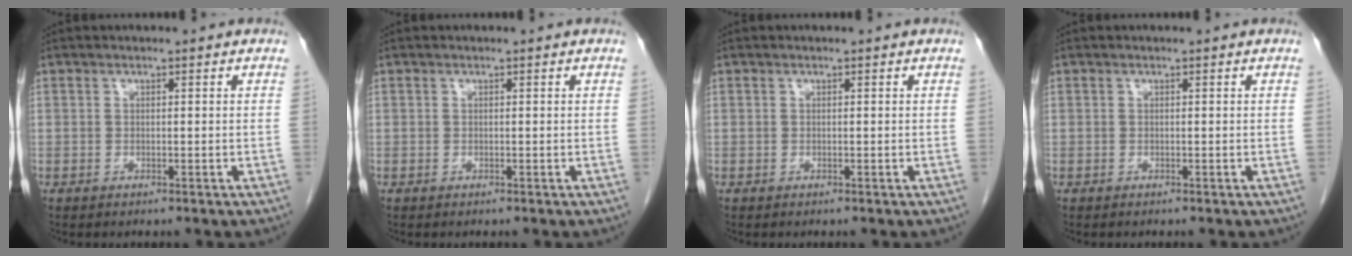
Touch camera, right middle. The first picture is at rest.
{"total": 0.0}
{"total": 0.0}
{"total": 0.0}